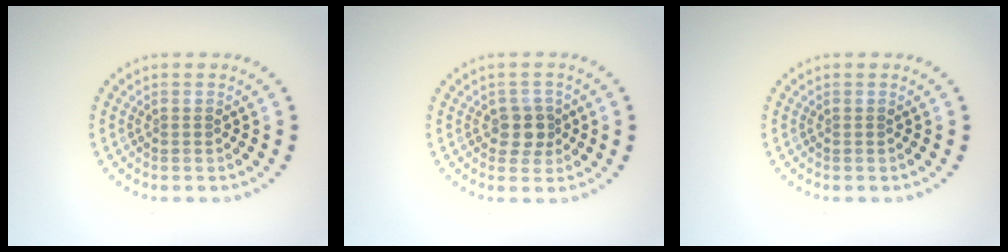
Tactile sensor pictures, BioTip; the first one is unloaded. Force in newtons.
{"total": 2.2, "press": 2.0, "slide": 1.0}
{"total": 0.0}